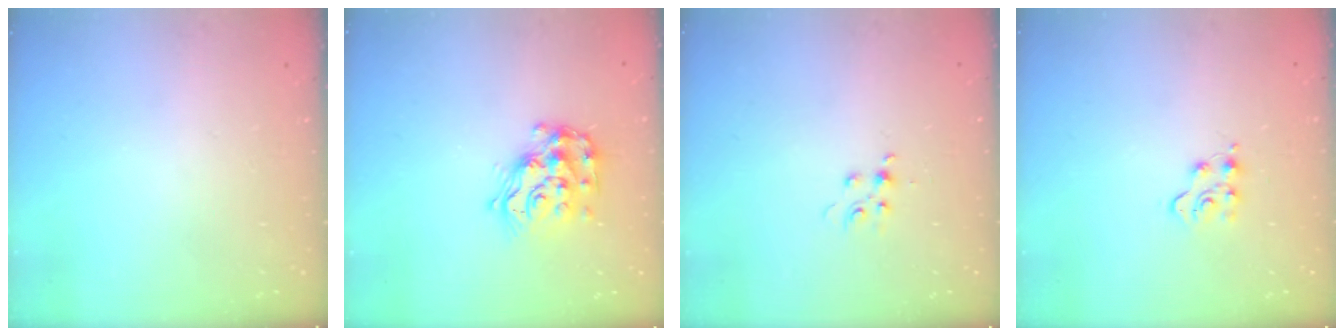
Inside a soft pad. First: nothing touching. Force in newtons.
{"total": 14.1, "press": 14.1, "slide": 1.1}
{"total": 4.5, "press": 4.2, "slide": 1.4}
{"total": 5.3, "press": 5.3, "slide": 0.6}